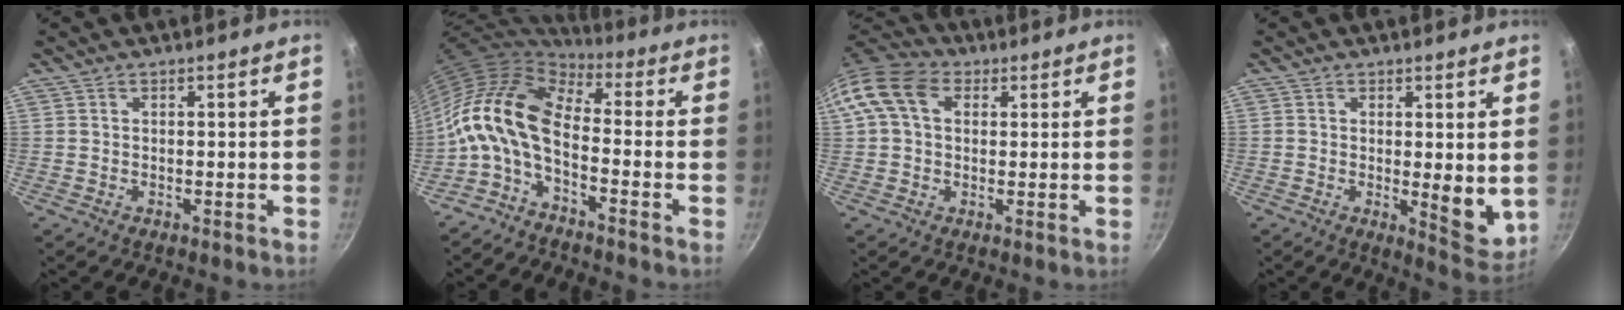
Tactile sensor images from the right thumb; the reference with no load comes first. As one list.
[{"total": 13.6, "force": [-2.1, 7.1, 11.4], "torque": [-0.220, 0.026, -0.057]}, {"total": 11.1, "force": [2.9, 7.9, 7.3], "torque": [-0.123, 0.022, 0.035]}, {"total": 7.0, "force": [0.2, 2.4, 6.6], "torque": [-0.081, -0.027, 0.005]}]